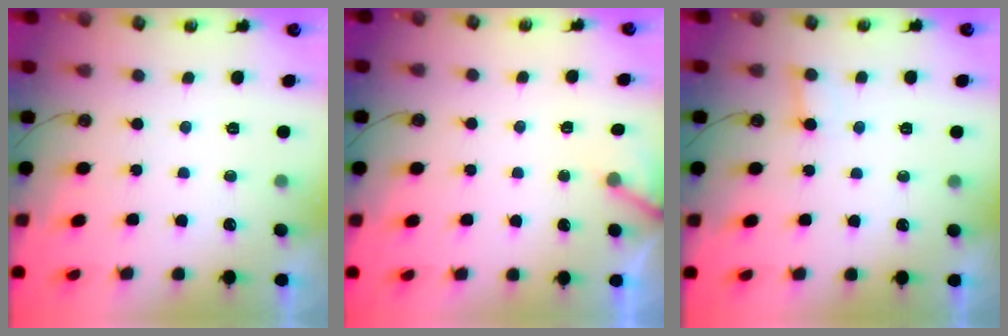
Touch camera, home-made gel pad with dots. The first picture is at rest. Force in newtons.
{"total": 4.2, "press": 4.2, "slide": 0.4}
{"total": 4.1, "press": 4.1, "slide": 0.3}